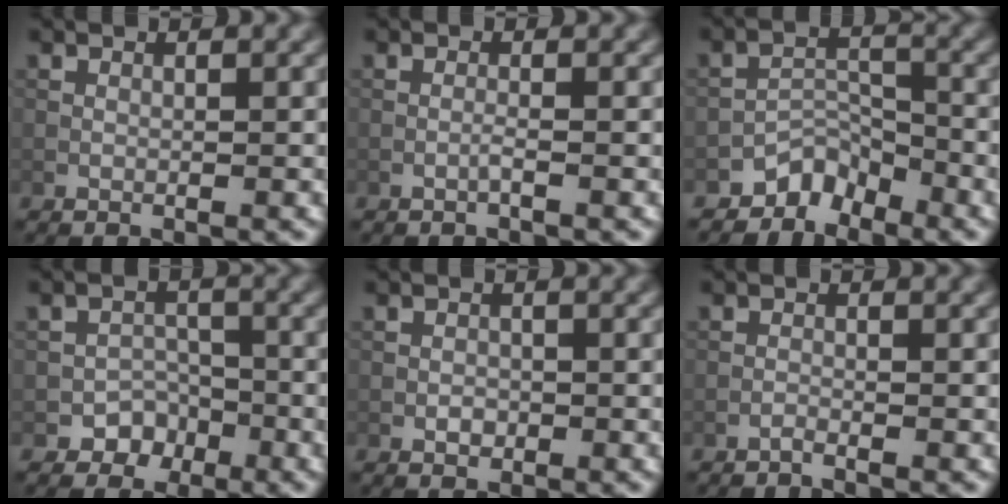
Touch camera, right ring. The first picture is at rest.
{"total": 0.6, "force": [-0.4, -0.1, 0.5], "torque": [-0.011, 0.003, -0.010]}
{"total": 3.0, "force": [-2.6, 1.3, 0.6], "torque": [0.002, 0.013, -0.050]}
{"total": 2.6, "force": [-1.7, 2.0, 0.4], "torque": [0.009, 0.011, -0.026]}
{"total": 1.0, "force": [-0.4, 0.7, 0.6], "torque": [-0.007, 0.000, -0.008]}
{"total": 0.6, "force": [-0.6, 0.0, 0.1], "torque": [-0.002, 0.002, -0.015]}